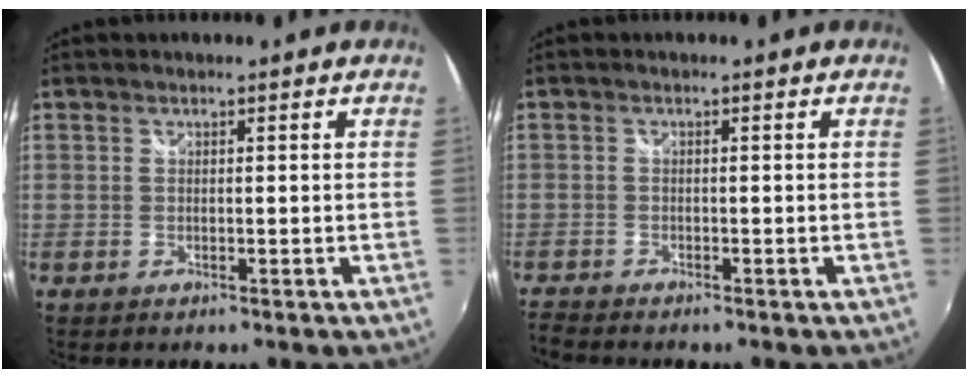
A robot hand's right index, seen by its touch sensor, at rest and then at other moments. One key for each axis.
{"total": 3.4, "fx": -3.3, "fy": 0.5, "fz": 0.7, "tx": -0.026, "ty": -0.020, "tz": -0.066}